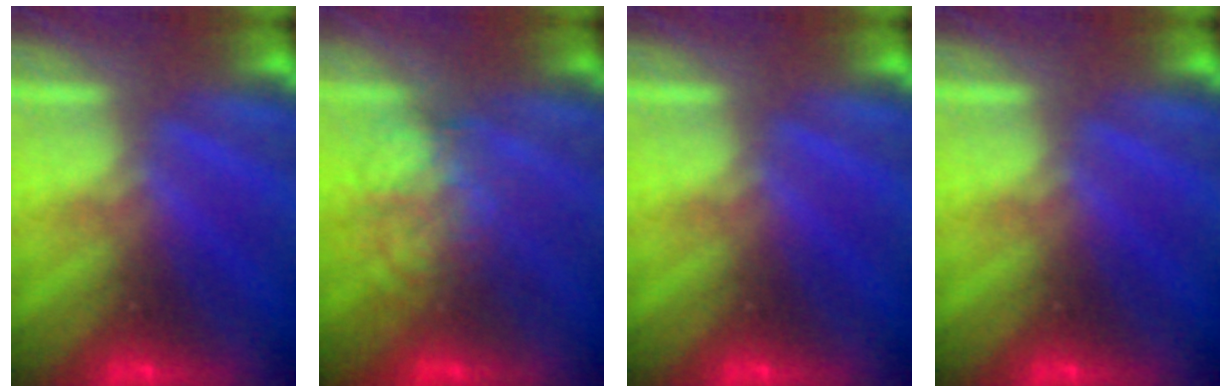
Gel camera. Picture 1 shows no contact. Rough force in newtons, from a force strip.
{"total": 2.1}
{"total": 0.0}
{"total": 0.0}